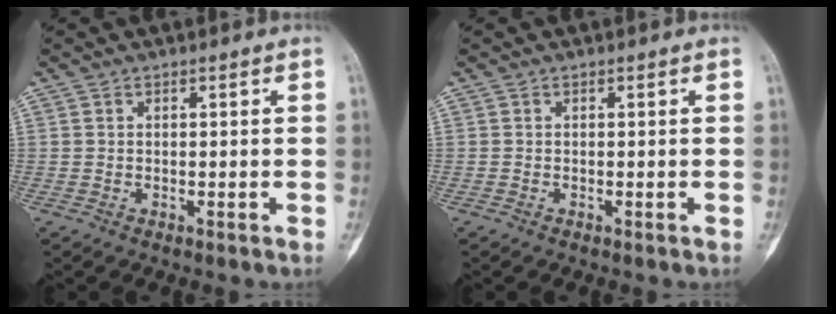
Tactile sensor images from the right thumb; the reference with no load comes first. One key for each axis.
{"total": 0.0}